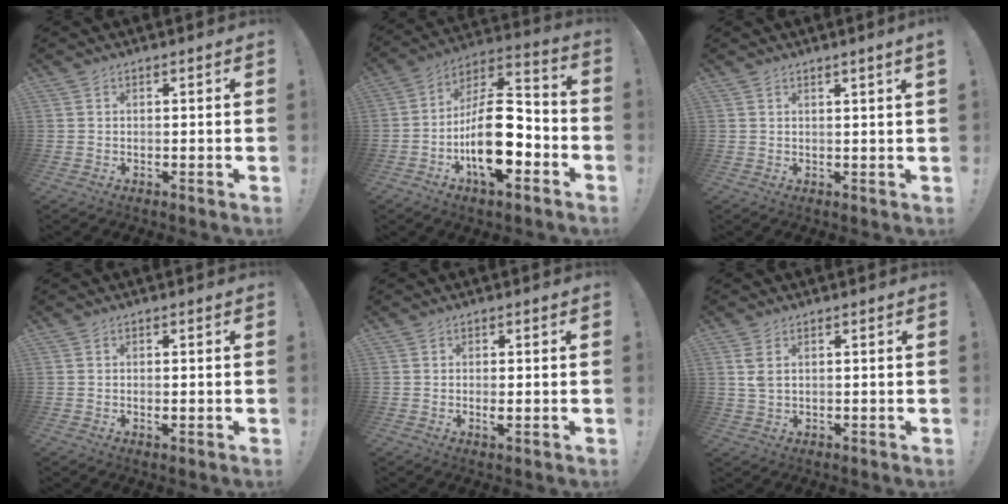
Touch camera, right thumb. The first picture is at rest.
{"total": 20.8, "force": [-6.2, 9.7, 17.3], "torque": [-0.303, 0.037, -0.095]}
{"total": 1.8, "force": [1.1, -0.6, 1.3], "torque": [-0.008, -0.011, 0.014]}
{"total": 0.8, "force": [-0.3, 0.4, 0.7], "torque": [-0.011, 0.001, -0.004]}
{"total": 1.6, "force": [-0.1, 0.5, 1.5], "torque": [-0.034, 0.003, 0.001]}
{"total": 3.4, "force": [1.2, 1.8, 2.6], "torque": [-0.049, 0.004, 0.022]}